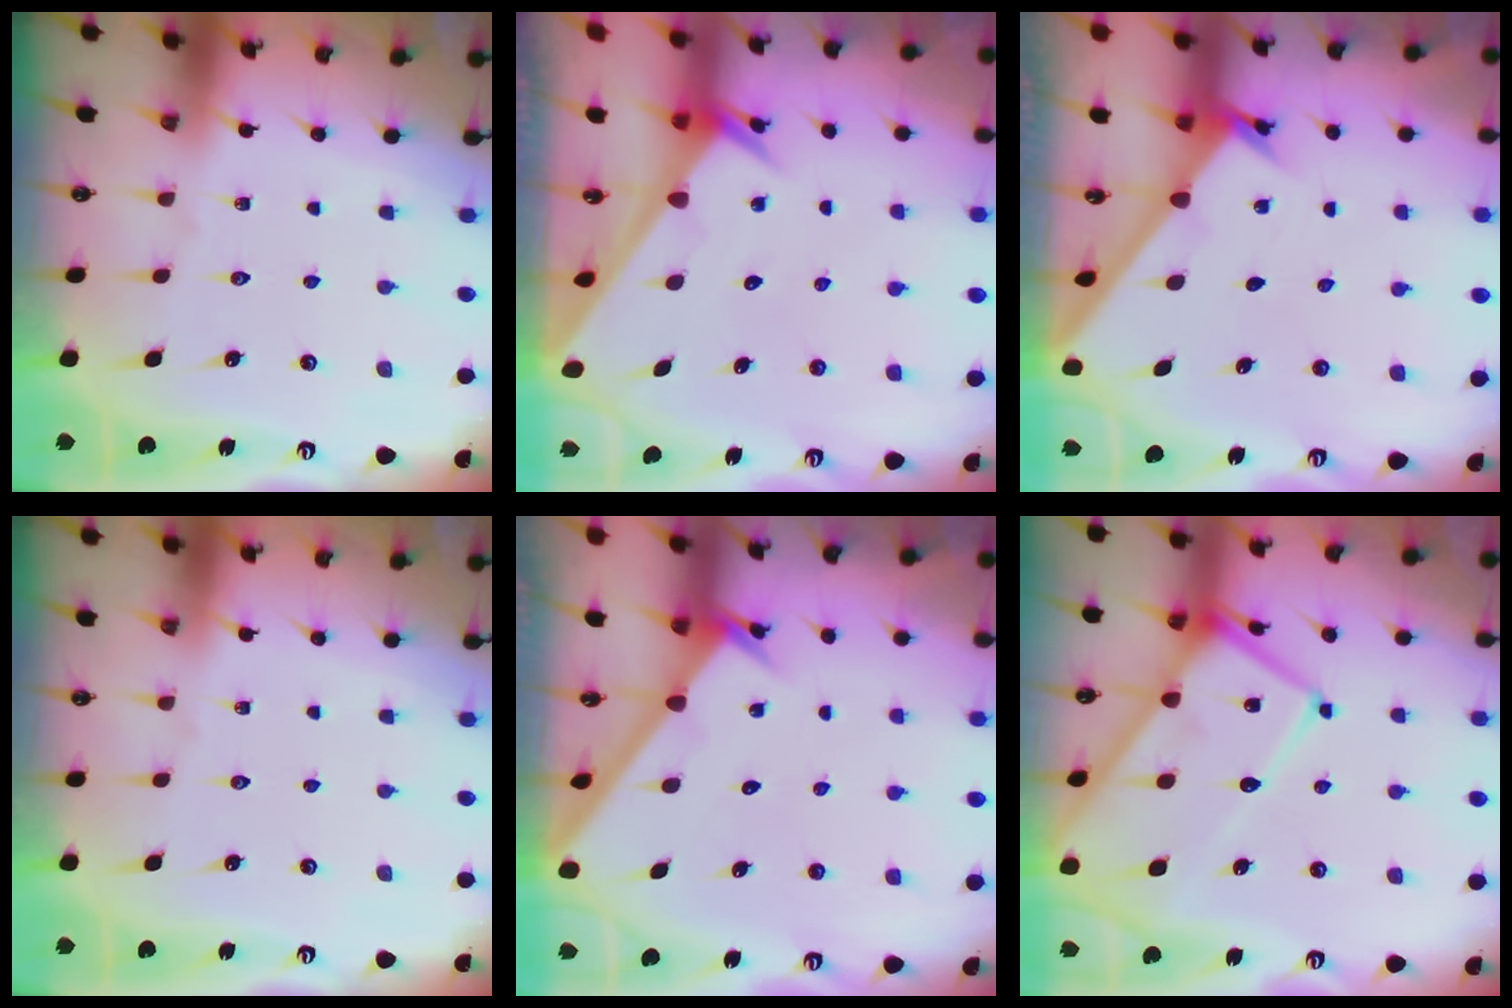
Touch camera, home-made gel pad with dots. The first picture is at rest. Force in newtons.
{"total": 2.5, "press": 2.5, "slide": 0.1}
{"total": 1.4, "press": 1.4, "slide": 0.1}
{"total": 0.0}
{"total": 2.2, "press": 2.2, "slide": 0.2}
{"total": 16.1, "press": 16.1, "slide": 1.5}